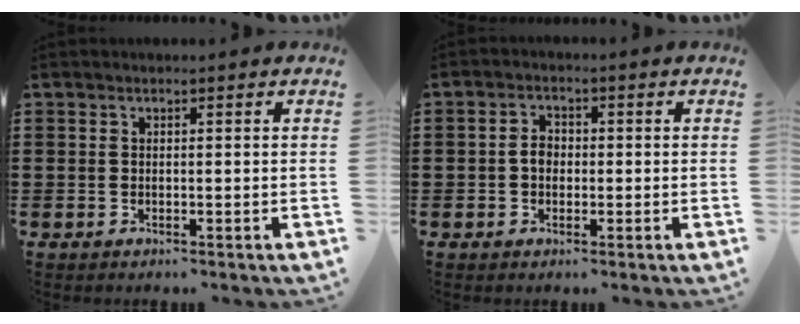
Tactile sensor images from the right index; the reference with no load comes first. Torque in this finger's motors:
{"motor_torque": [0.45, -0.23, 0.21, 0.05]}